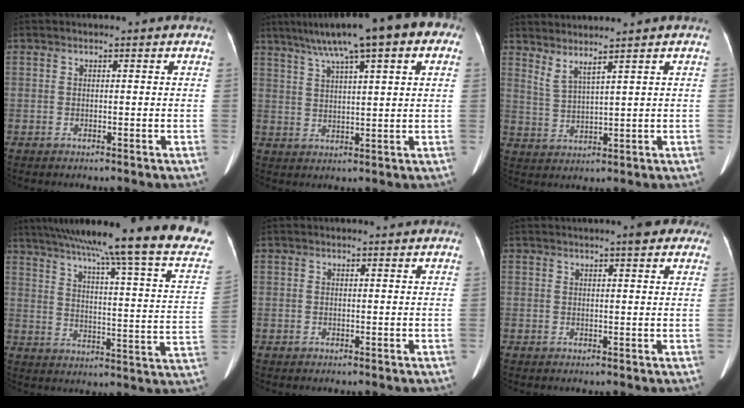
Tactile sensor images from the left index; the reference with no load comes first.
{"total": 16.2, "force": [9.6, 2.7, 12.8], "torque": [-0.203, 0.052, 0.136]}
{"total": 3.6, "force": [2.9, -0.7, 1.9], "torque": [-0.046, -0.011, 0.066]}
{"total": 28.9, "force": [23.6, -0.5, 16.7], "torque": [-0.235, -0.045, 0.304]}
{"total": 0.8, "force": [0.8, 0.0, 0.0], "torque": [-0.007, -0.001, 0.011]}
{"total": 4.5, "force": [3.4, 0.8, 2.7], "torque": [-0.030, 0.012, 0.038]}